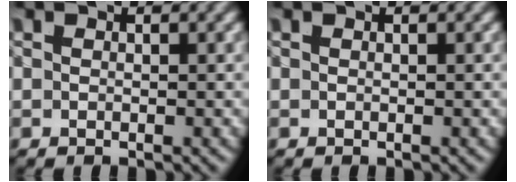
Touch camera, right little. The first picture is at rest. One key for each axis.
{"total": 0.0}